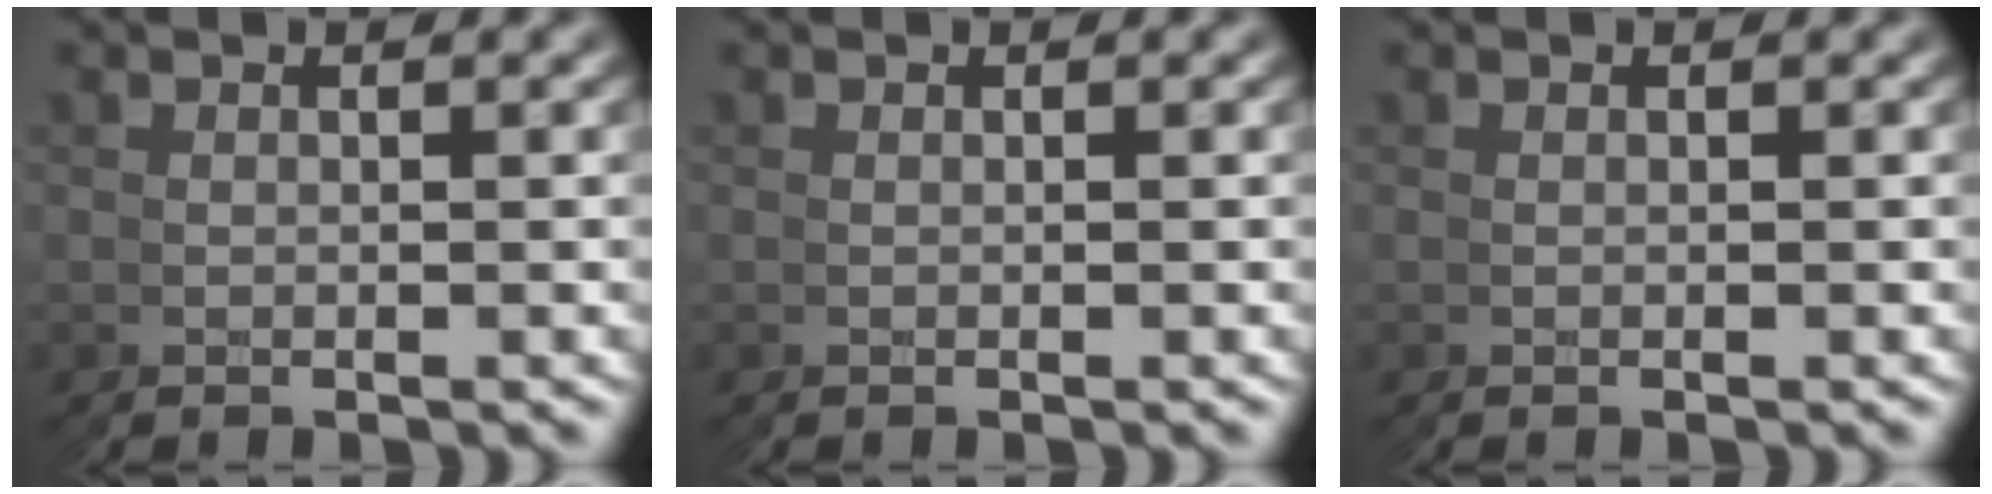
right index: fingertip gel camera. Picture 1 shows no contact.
{"total": 0.0}
{"total": 0.0}